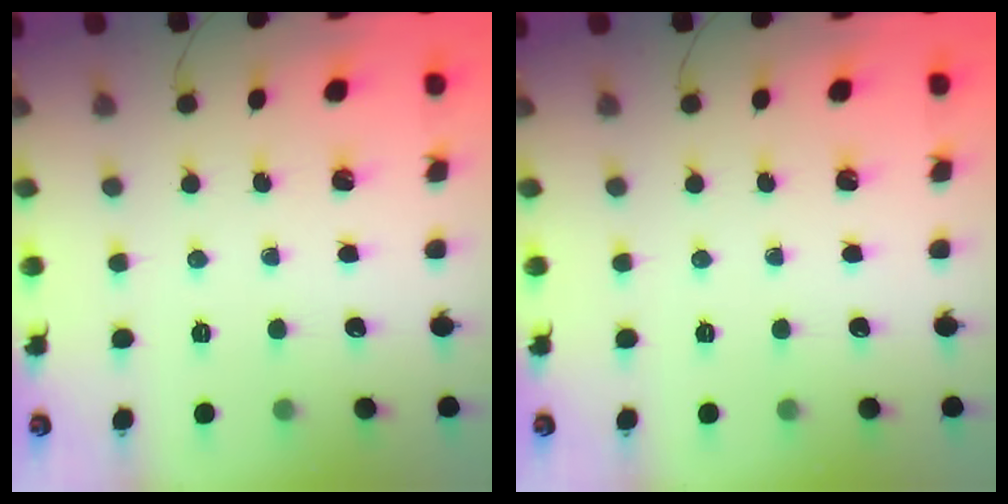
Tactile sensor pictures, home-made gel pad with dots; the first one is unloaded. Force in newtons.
{"total": 0.0}